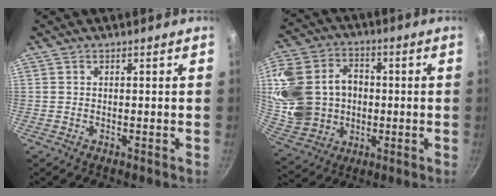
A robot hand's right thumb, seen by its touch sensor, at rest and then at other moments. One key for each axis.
{"total": 22.8, "fx": 1.0, "fy": 18.5, "fz": 13.3, "tx": -0.282, "ty": 0.027, "tz": 0.036}